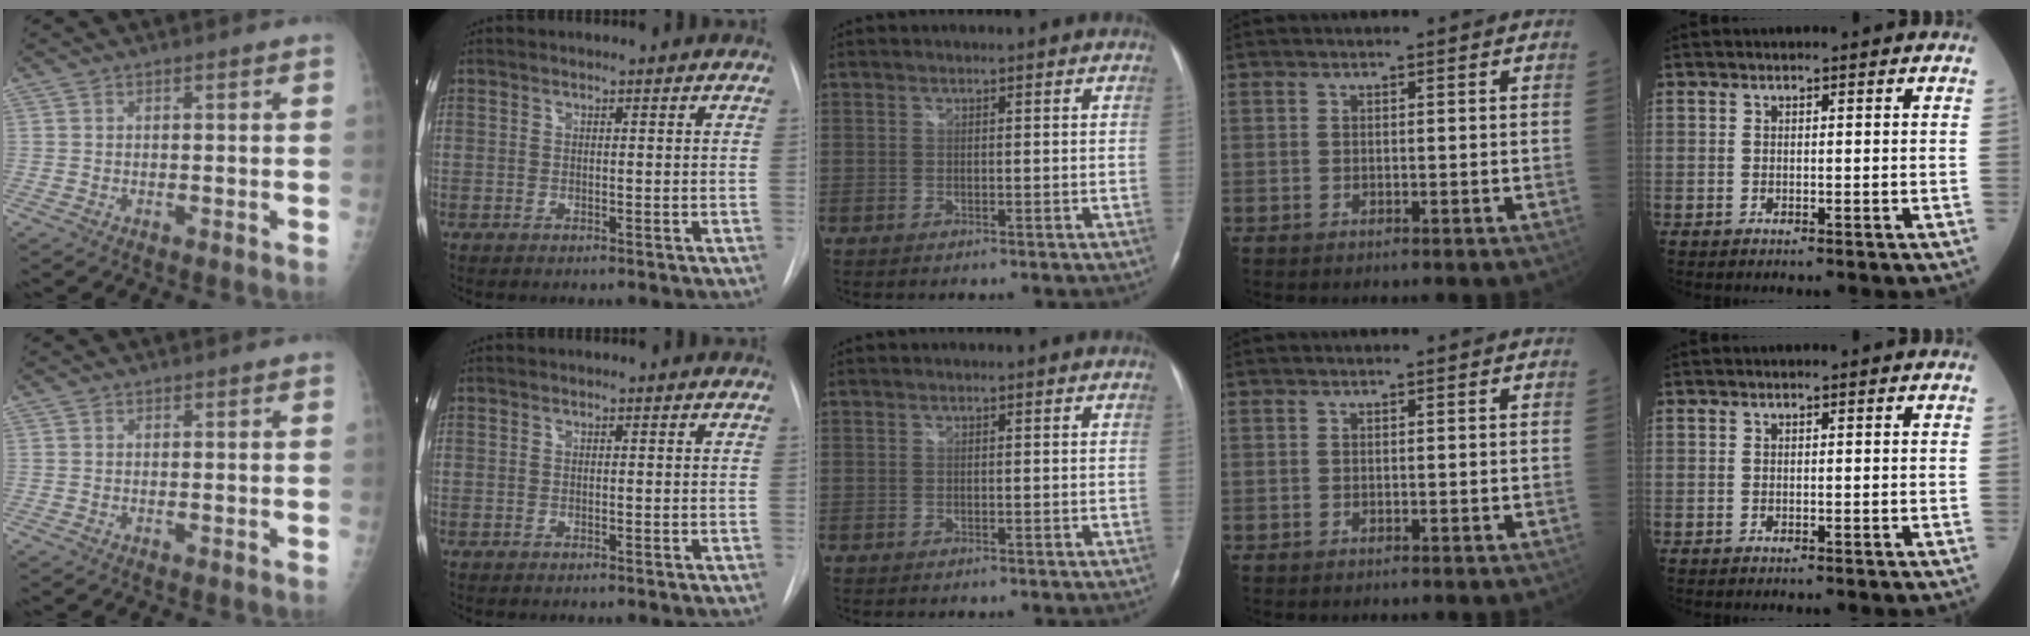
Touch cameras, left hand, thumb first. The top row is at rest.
{}